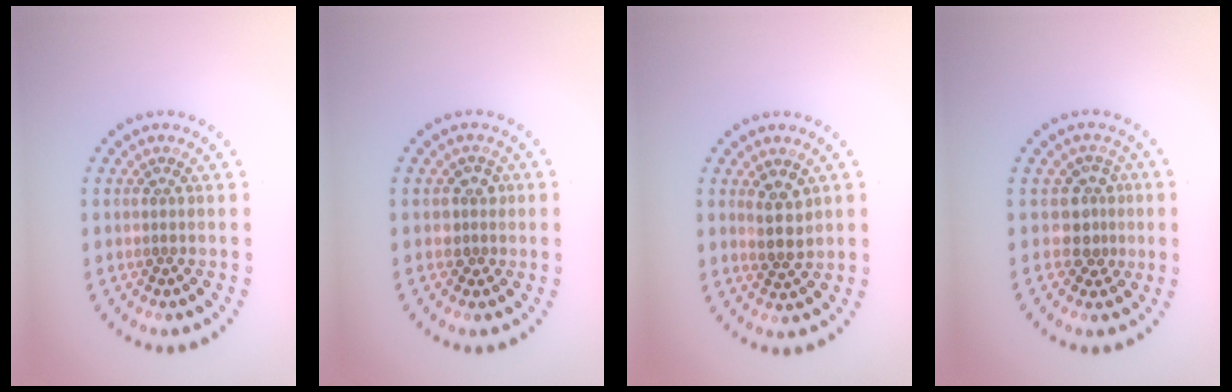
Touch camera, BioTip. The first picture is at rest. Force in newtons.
{"total": 1.7, "press": 1.3, "slide": 1.2}
{"total": 2.2, "press": 2.0, "slide": 1.0}
{"total": 2.5, "press": 1.9, "slide": 1.7}